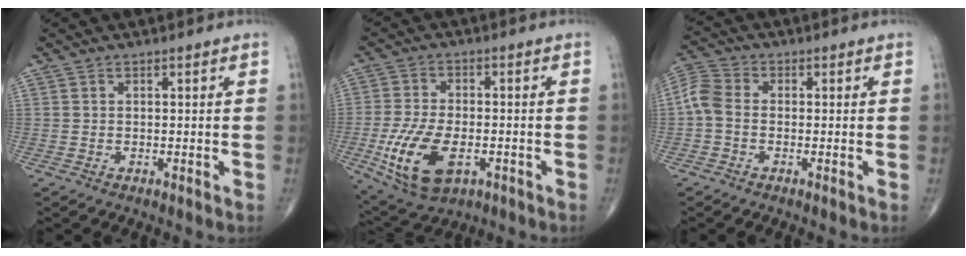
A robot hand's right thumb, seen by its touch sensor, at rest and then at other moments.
{"total": 13.3, "force": [-4.1, 7.2, 10.4], "torque": [-0.202, 0.002, -0.064]}
{"total": 5.5, "force": [-0.7, 3.8, 3.9], "torque": [-0.089, 0.016, -0.028]}